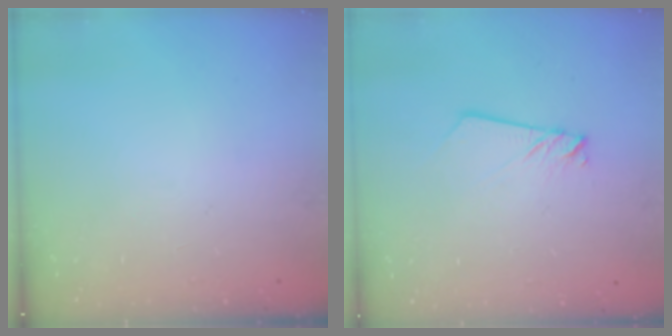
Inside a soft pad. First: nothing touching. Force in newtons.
{"total": 2.2, "press": 2.2, "slide": 0.2}